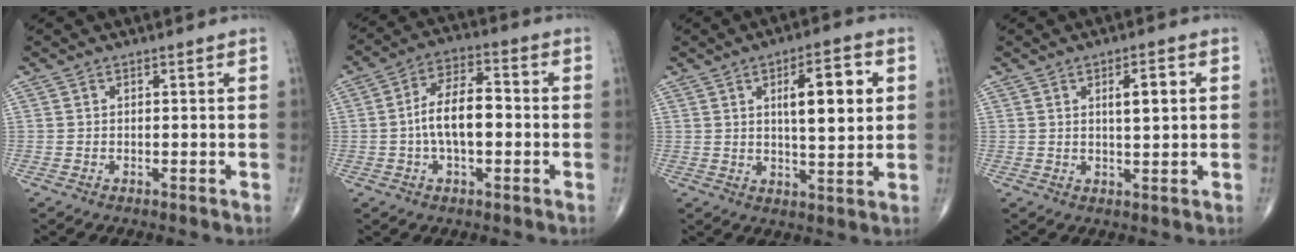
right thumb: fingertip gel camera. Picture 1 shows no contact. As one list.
[{"total": 10.3, "force": [-1.0, 5.0, 9.0], "torque": [-0.157, 0.030, -0.025]}, {"total": 11.0, "force": [2.8, 3.5, 10.0], "torque": [-0.132, -0.007, 0.043]}, {"total": 4.8, "force": [1.3, 1.5, 4.4], "torque": [-0.064, -0.003, 0.019]}]